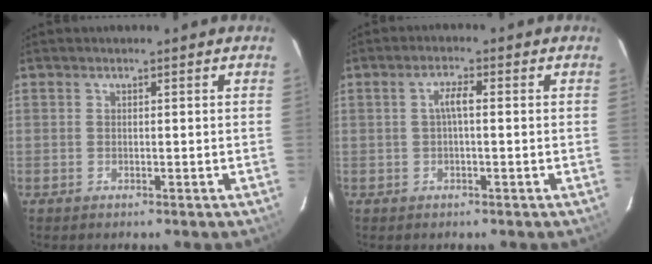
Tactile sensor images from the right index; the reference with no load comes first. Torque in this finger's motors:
{"motor_torque": [0.69, -0.01, 0.24, 0.07]}